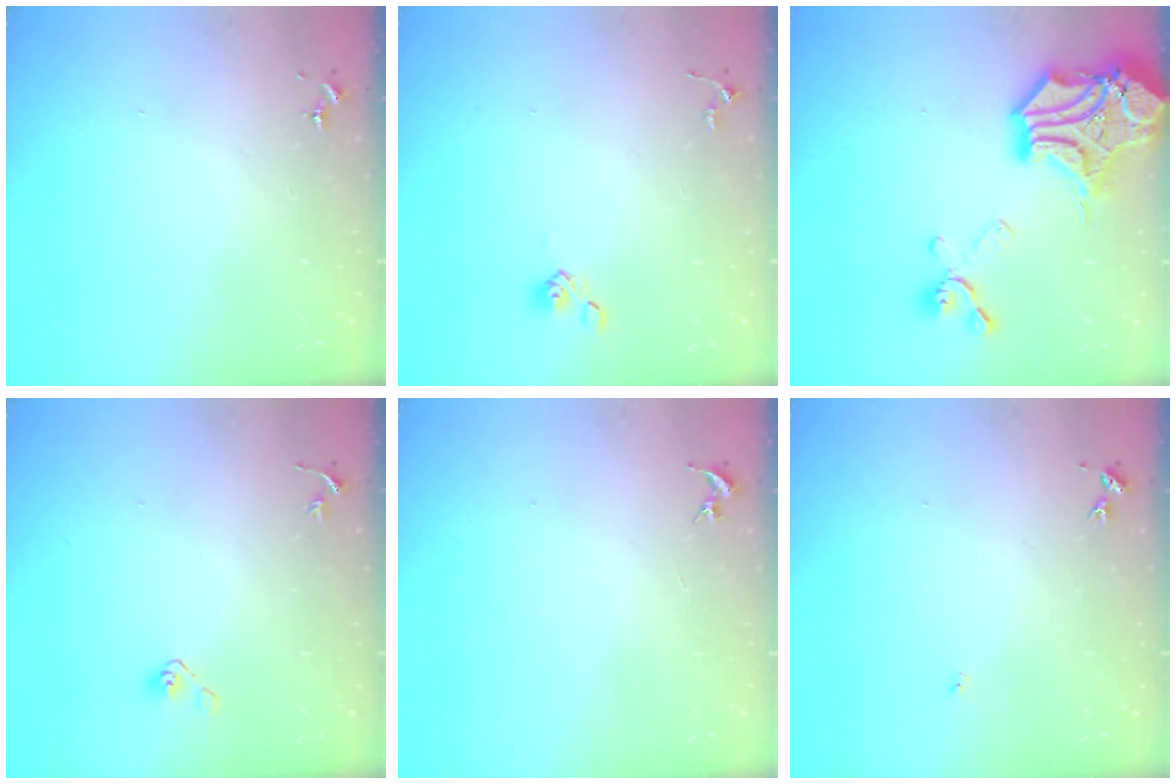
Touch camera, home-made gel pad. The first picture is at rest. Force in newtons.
{"total": 3.9, "press": 3.6, "slide": 1.5}
{"total": 22.5, "press": 22.3, "slide": 2.7}
{"total": 5.0, "press": 4.4, "slide": 2.3}
{"total": 0.0}
{"total": 3.0, "press": 3.0, "slide": 0.4}